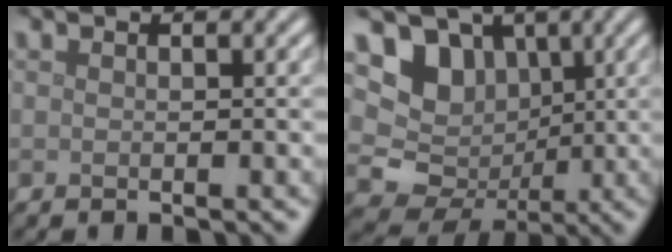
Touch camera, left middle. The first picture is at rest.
{"total": 9.5, "force": [2.1, 8.4, 3.8], "torque": [-0.069, 0.013, 0.016]}